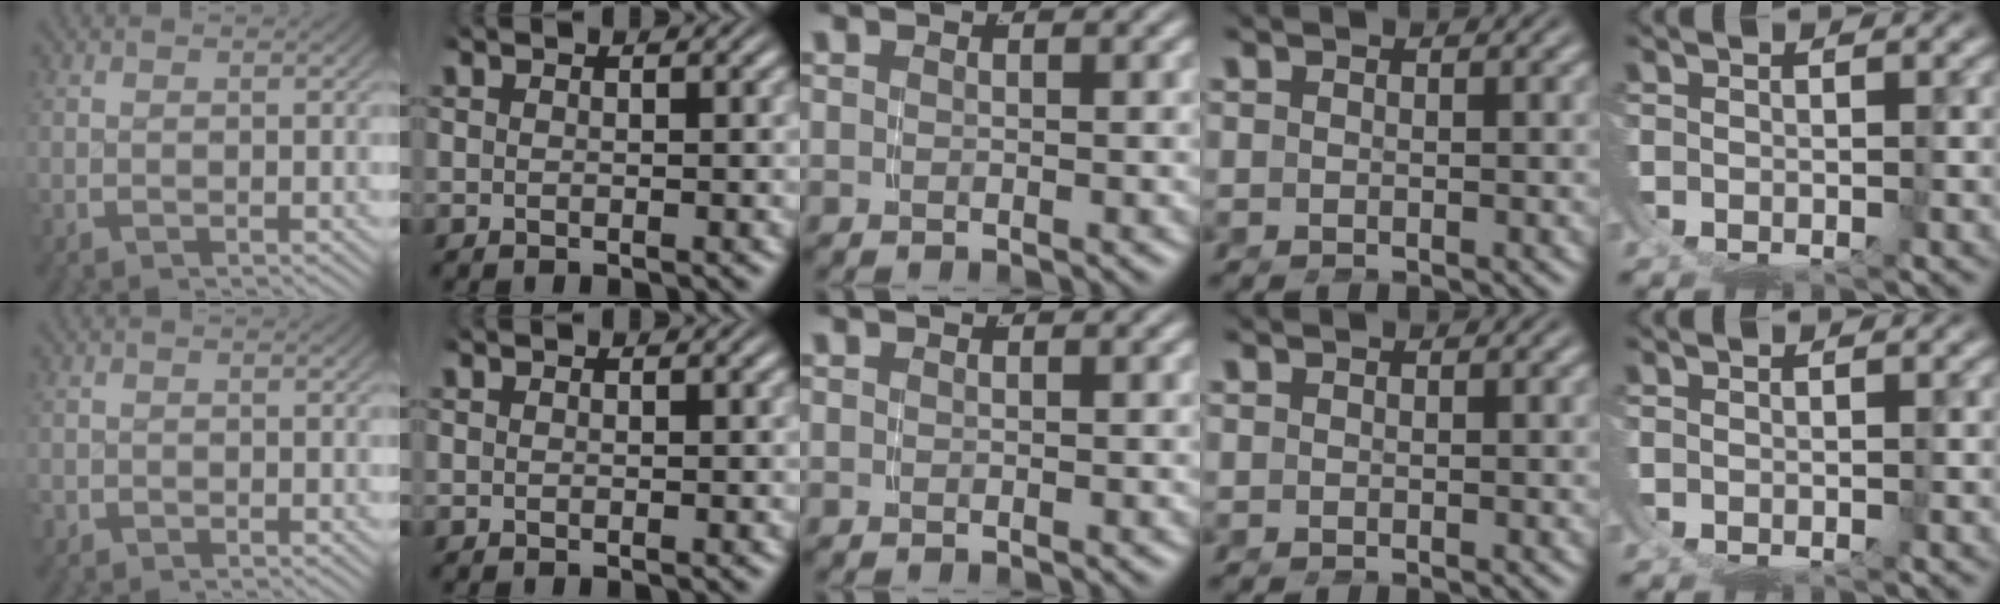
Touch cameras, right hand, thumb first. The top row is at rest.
{"thumb": {"total": 0.9, "force": [-0.5, 0.4, -0.7], "torque": [0.014, -0.005, -0.006]}}